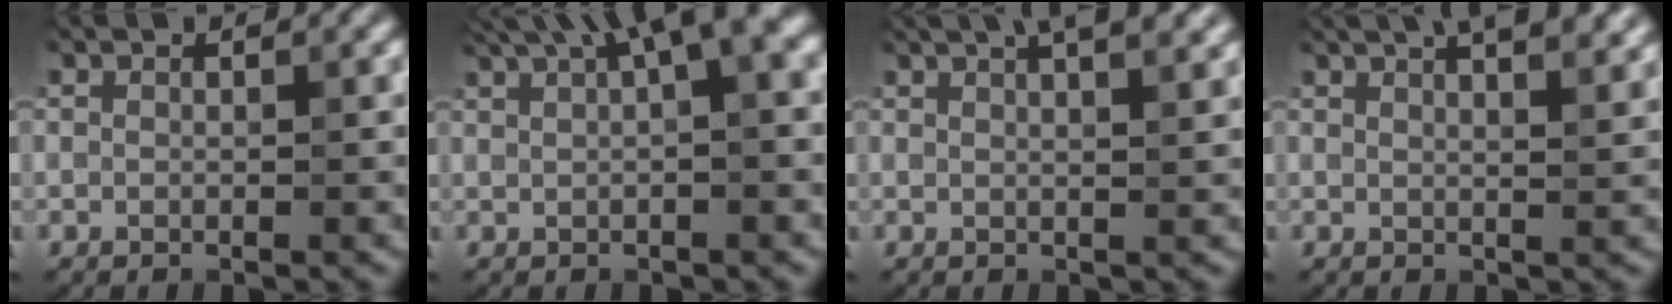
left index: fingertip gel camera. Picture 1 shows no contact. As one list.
[{"total": 7.6, "force": [4.0, 1.9, 6.2], "torque": [-0.088, 0.029, 0.068]}, {"total": 8.1, "force": [5.1, 3.5, 5.3], "torque": [-0.028, 0.052, 0.035]}, {"total": 9.0, "force": [5.9, 3.8, 5.6], "torque": [-0.034, 0.051, 0.044]}]